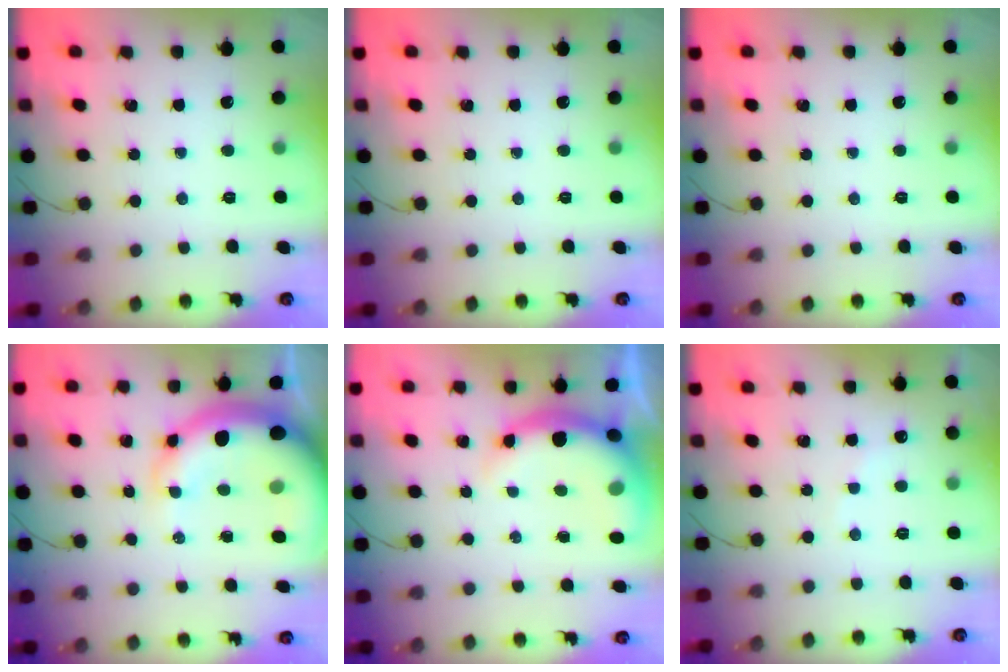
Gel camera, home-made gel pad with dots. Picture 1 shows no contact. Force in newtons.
{"total": 0.0}
{"total": 0.0}
{"total": 16.2, "press": 15.5, "slide": 4.6}
{"total": 11.0, "press": 10.8, "slide": 2.2}
{"total": 5.3, "press": 5.2, "slide": 0.9}